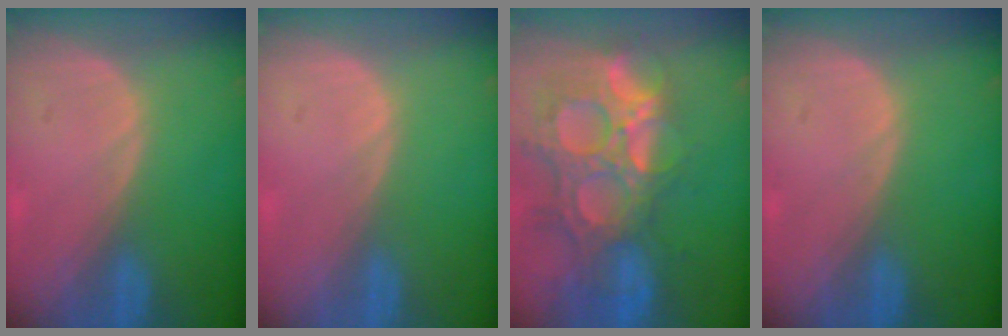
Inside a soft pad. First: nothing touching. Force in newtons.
{"total": 0.0}
{"total": 14.7, "press": 12.2, "slide": 8.1}
{"total": 0.0}